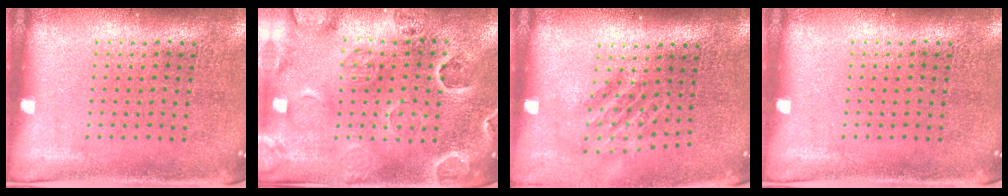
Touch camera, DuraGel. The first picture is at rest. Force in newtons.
{"total": 2.7, "press": 2.6, "slide": 0.5}
{"total": 1.6, "press": 1.1, "slide": 1.1}
{"total": 0.0}